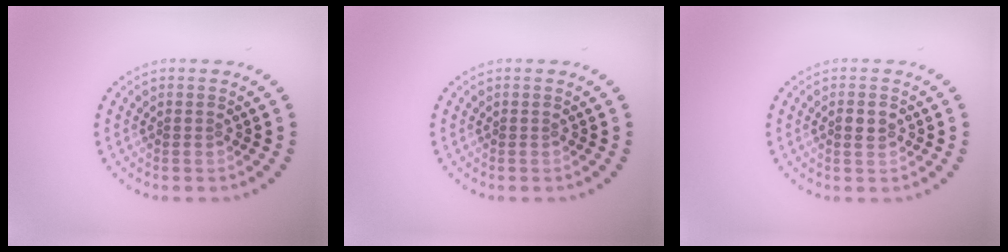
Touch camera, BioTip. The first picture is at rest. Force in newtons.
{"total": 0.0}
{"total": 1.4, "press": 1.3, "slide": 0.2}